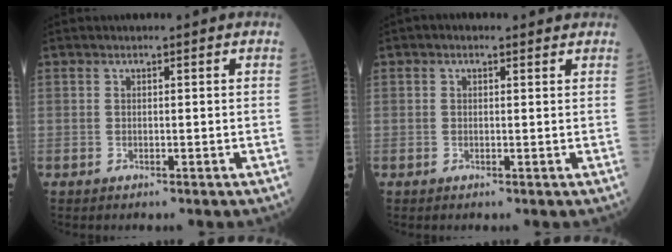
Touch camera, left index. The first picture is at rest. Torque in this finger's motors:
{"motor_torque": [0.41, -0.53, -0.05, 0.00]}